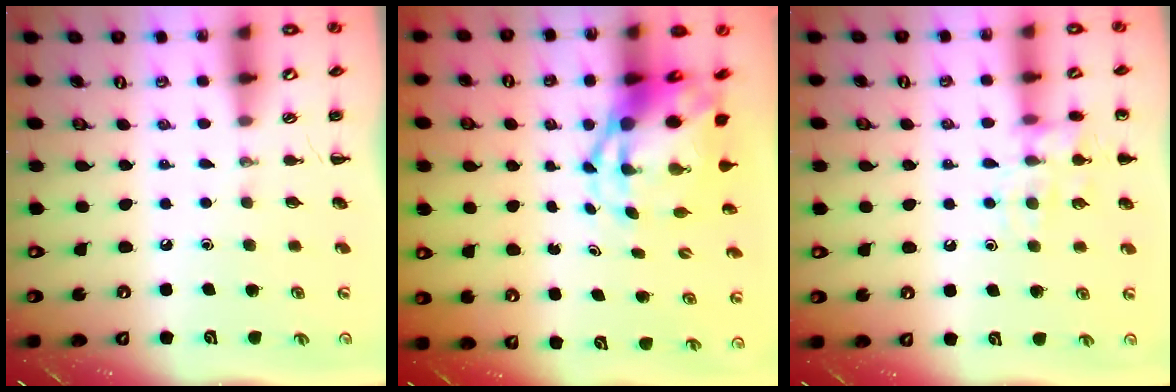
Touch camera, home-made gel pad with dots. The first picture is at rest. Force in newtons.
{"total": 7.2, "press": 6.9, "slide": 2.1}
{"total": 11.4, "press": 11.4, "slide": 0.8}